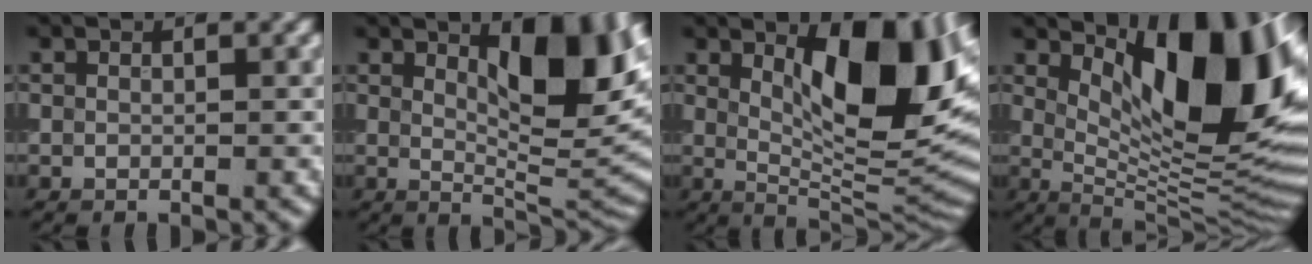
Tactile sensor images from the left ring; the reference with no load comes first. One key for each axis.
{"total": 9.8, "fx": 3.2, "fy": 3.5, "fz": 8.5, "tx": -0.116, "ty": 0.000, "tz": 0.052}
{"total": 12.0, "fx": 3.4, "fy": 4.4, "fz": 10.7, "tx": -0.145, "ty": -0.001, "tz": 0.058}
{"total": 14.4, "fx": 4.9, "fy": 5.4, "fz": 12.5, "tx": -0.158, "ty": -0.004, "tz": 0.079}